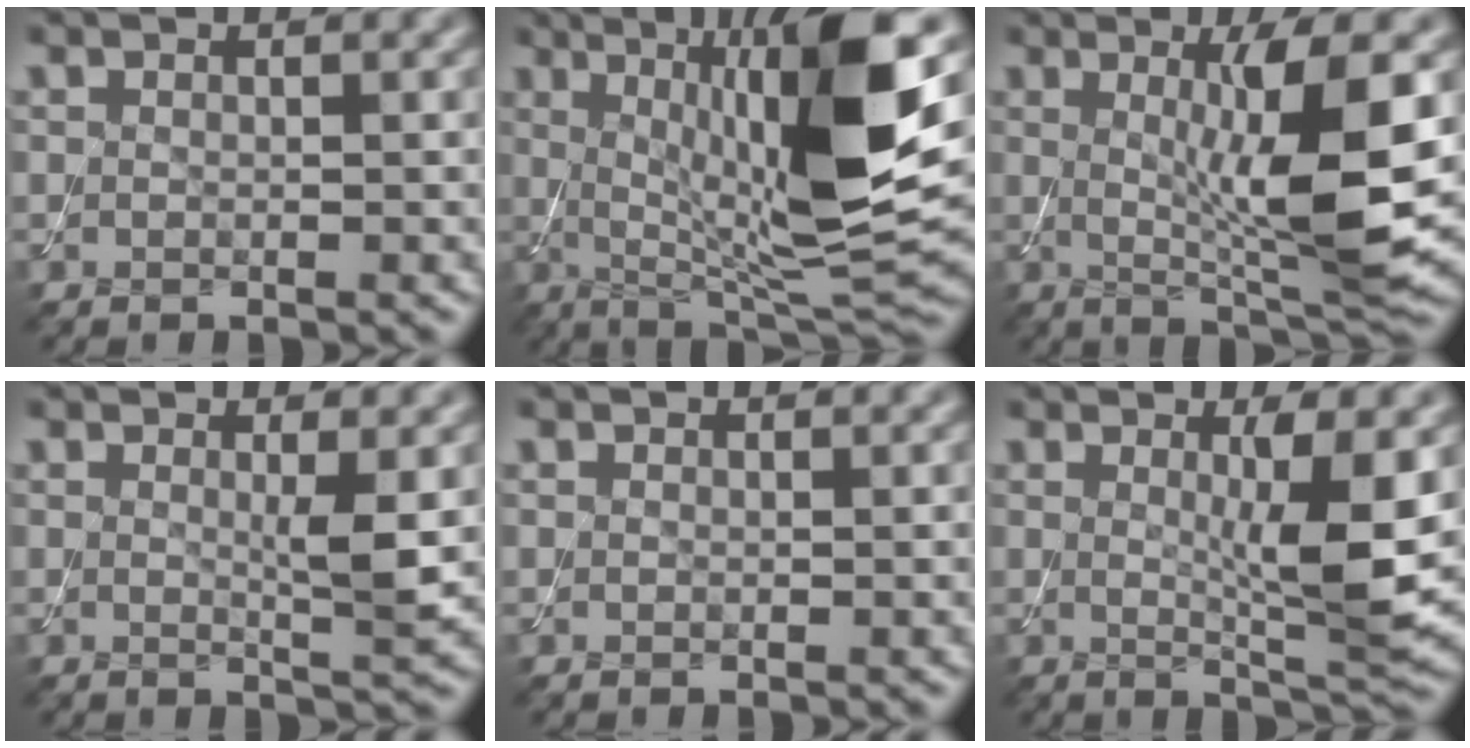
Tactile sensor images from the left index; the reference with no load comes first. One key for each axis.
{"total": 13.0, "fx": 2.1, "fy": 2.7, "fz": 12.6, "tx": -0.192, "ty": 0.001, "tz": 0.041}
{"total": 8.4, "fx": 0.6, "fy": 1.4, "fz": 8.2, "tx": -0.128, "ty": -0.015, "tz": 0.018}
{"total": 2.4, "fx": 0.4, "fy": 0.2, "fz": 2.3, "tx": -0.038, "ty": -0.006, "tz": 0.004}
{"total": 0.0}
{"total": 5.5, "fx": 0.7, "fy": 0.8, "fz": 5.4, "tx": -0.083, "ty": -0.014, "tz": 0.014}